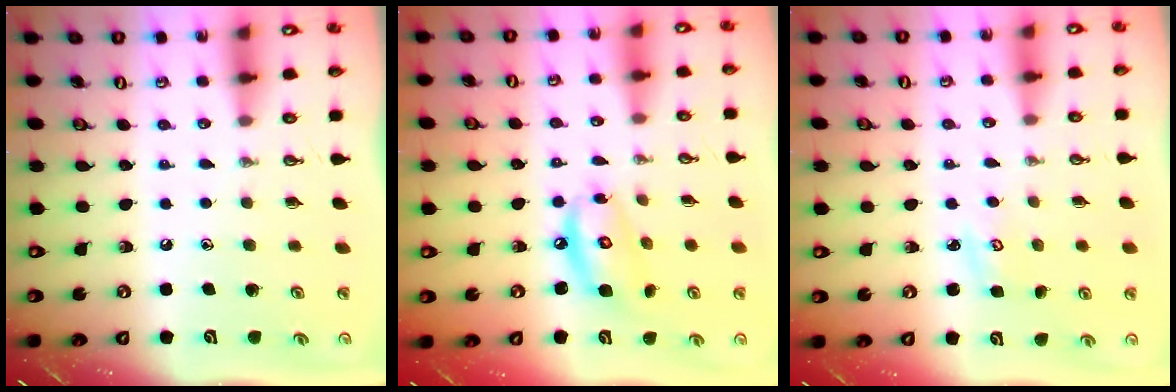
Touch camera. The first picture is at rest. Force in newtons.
{"total": 9.7, "press": 9.7, "slide": 0.9}
{"total": 2.8, "press": 2.8, "slide": 0.2}